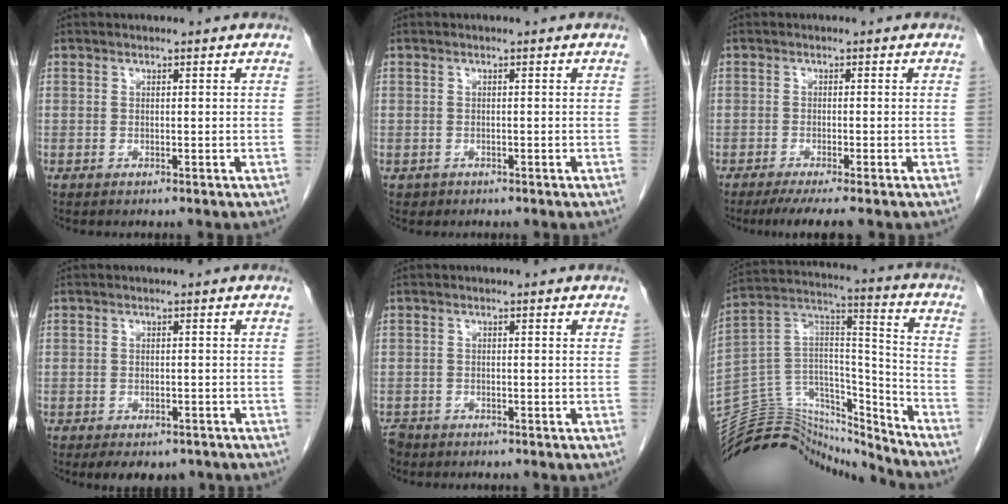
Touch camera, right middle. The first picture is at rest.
{"total": 0.6, "force": [-0.2, 0.5, -0.2], "torque": [-0.005, 0.004, -0.002]}
{"total": 4.8, "force": [-3.8, -0.4, 3.0], "torque": [-0.039, -0.012, -0.061]}
{"total": 6.7, "force": [-5.1, 3.3, 2.8], "torque": [-0.029, 0.004, -0.066]}
{"total": 2.9, "force": [-2.5, 1.4, 0.3], "torque": [-0.010, -0.003, -0.045]}
{"total": 20.4, "force": [-19.5, 5.7, 2.6], "torque": [-0.048, 0.085, -0.317]}